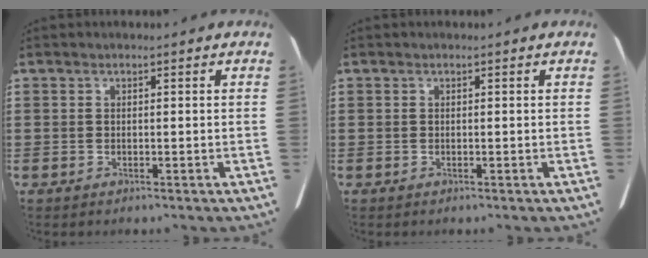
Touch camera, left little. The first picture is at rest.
{"total": 0.0}